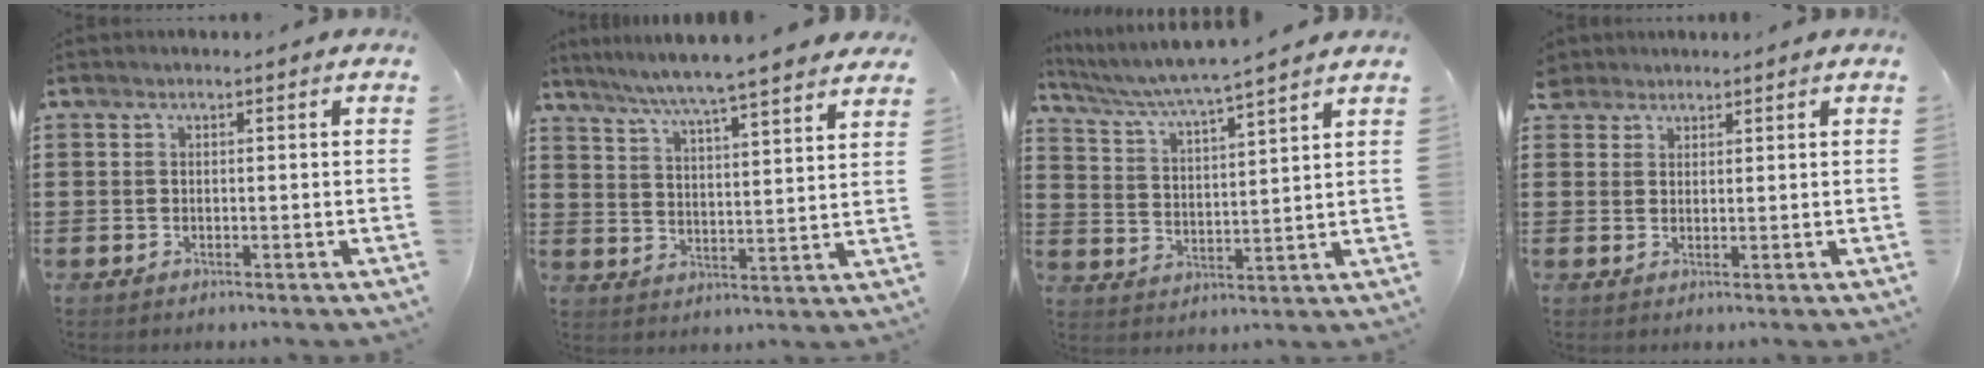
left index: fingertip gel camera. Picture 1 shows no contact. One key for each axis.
{"total": 5.8, "fx": 5.4, "fy": -0.9, "fz": 2.1, "tx": -0.064, "ty": -0.038, "tz": 0.089}
{"total": 4.7, "fx": 4.3, "fy": -0.7, "fz": 1.7, "tx": -0.055, "ty": -0.033, "tz": 0.068}
{"total": 2.3, "fx": 1.9, "fy": 1.3, "fz": 0.0, "tx": -0.008, "ty": 0.008, "tz": 0.037}